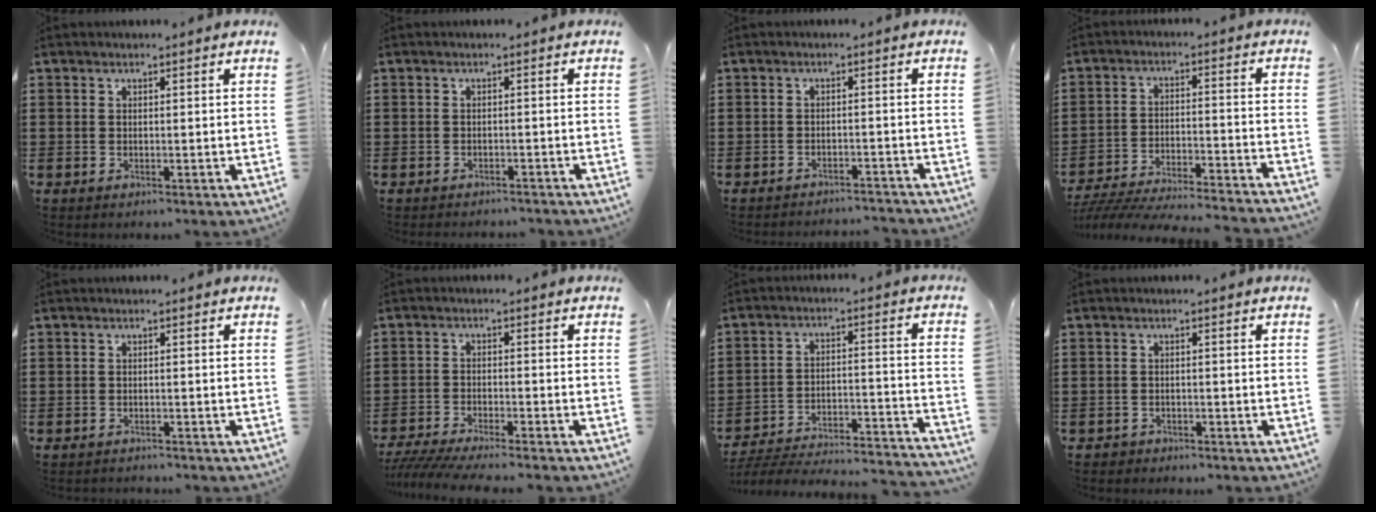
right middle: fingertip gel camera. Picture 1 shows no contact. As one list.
[{"total": 1.1, "force": [-1.1, 0.1, -0.1], "torque": [-0.002, 0.003, -0.025]}, {"total": 2.2, "force": [-2.2, 0.0, 0.0], "torque": [-0.006, 0.002, -0.047]}, {"total": 5.5, "force": [-5.4, 0.0, 1.4], "torque": [-0.034, -0.008, -0.109]}, {"total": 0.9, "force": [-0.9, -0.1, -0.1], "torque": [-0.002, 0.000, -0.020]}, {"total": 4.1, "force": [-3.8, -0.1, 1.5], "torque": [-0.038, -0.013, -0.079]}, {"total": 4.0, "force": [-3.7, 0.3, 1.4], "torque": [-0.036, -0.016, -0.083]}, {"total": 1.1, "force": [-1.1, 0.3, -0.1], "torque": [-0.002, 0.002, -0.025]}]